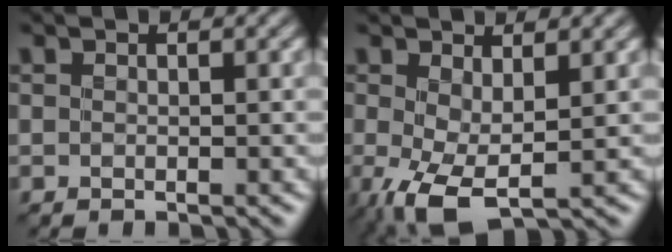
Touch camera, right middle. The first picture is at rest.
{"total": 4.7, "force": [-0.6, 2.0, 4.2], "torque": [-0.098, -0.008, -0.011]}